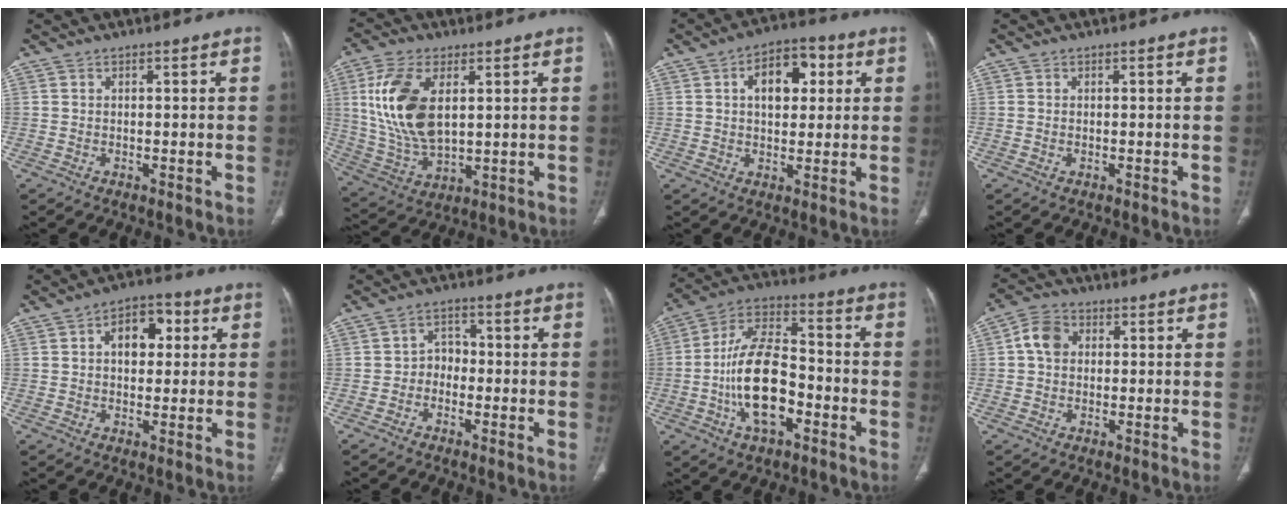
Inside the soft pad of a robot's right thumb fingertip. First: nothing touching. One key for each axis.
{"total": 15.7, "fx": 3.8, "fy": 8.4, "fz": 12.7, "tx": -0.262, "ty": -0.013, "tz": 0.082}
{"total": 10.2, "fx": 2.9, "fy": 6.2, "fz": 7.6, "tx": -0.084, "ty": 0.012, "tz": 0.039}
{"total": 0.0}
{"total": 8.6, "fx": 2.1, "fy": 5.6, "fz": 6.2, "tx": -0.062, "ty": 0.013, "tz": 0.026}
{"total": 3.4, "fx": -1.2, "fy": 2.8, "fz": 1.6, "tx": -0.003, "ty": 0.020, "tz": -0.031}
{"total": 16.3, "fx": -4.6, "fy": 8.3, "fz": 13.3, "tx": -0.238, "ty": 0.036, "tz": -0.082}
{"total": 5.5, "fx": 0.8, "fy": 4.4, "fz": 3.3, "tx": -0.053, "ty": 0.011, "tz": 0.008}